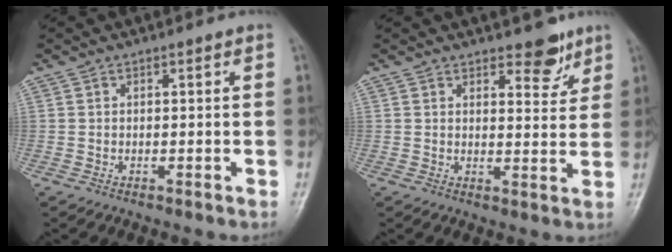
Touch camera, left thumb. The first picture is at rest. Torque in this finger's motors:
{"motor_torque": [0.08, -0.01, -0.17, -0.34, 0.06]}